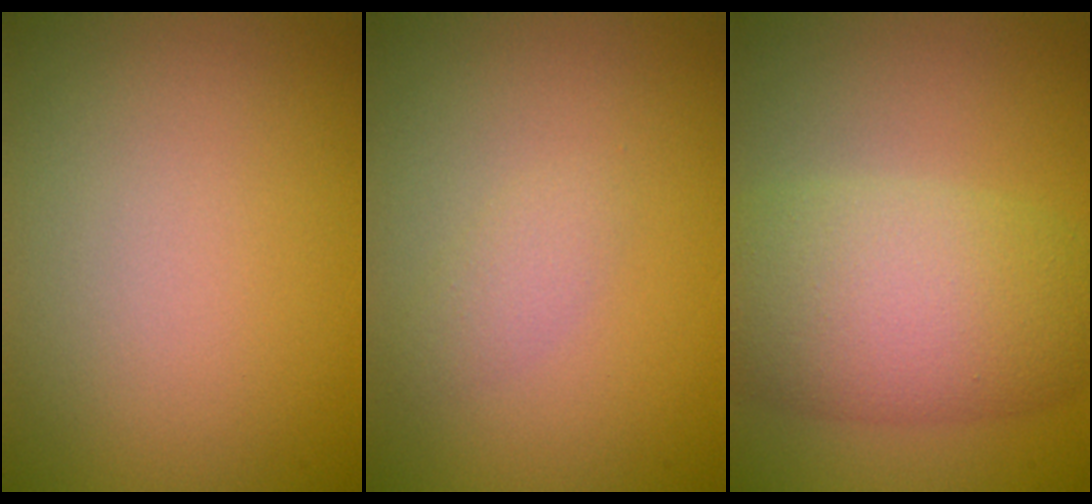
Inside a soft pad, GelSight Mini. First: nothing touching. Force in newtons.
{"total": 1.3, "press": 1.3, "slide": 0.1}
{"total": 8.1, "press": 8.1, "slide": 0.4}